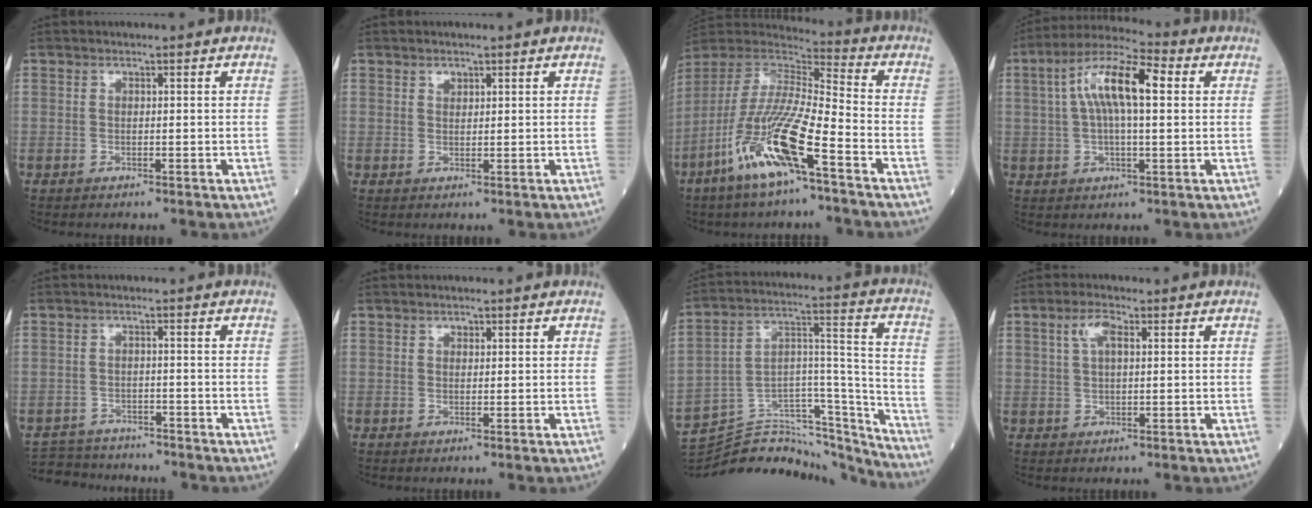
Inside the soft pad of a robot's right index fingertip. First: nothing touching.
{"total": 0.9, "force": [0.7, 0.5, 0.4], "torque": [-0.005, -0.004, 0.010]}
{"total": 17.2, "force": [-8.6, 1.9, 14.8], "torque": [-0.327, -0.033, -0.169]}
{"total": 11.6, "force": [2.8, 2.8, 11.0], "torque": [-0.212, 0.033, 0.044]}
{"total": 6.7, "force": [-6.5, 1.6, 0.5], "torque": [-0.007, 0.002, -0.105]}
{"total": 0.7, "force": [0.4, 0.5, 0.4], "torque": [-0.004, -0.001, 0.005]}
{"total": 26.9, "force": [-25.7, 4.2, 6.7], "torque": [-0.102, 0.036, -0.388]}
{"total": 3.7, "force": [1.4, 1.2, 3.1], "torque": [-0.068, 0.012, 0.029]}